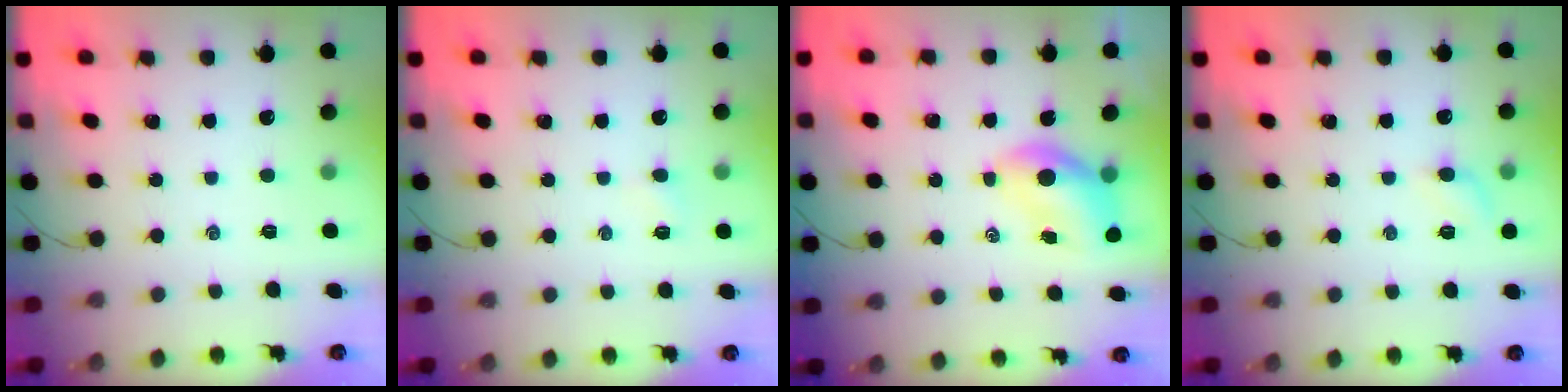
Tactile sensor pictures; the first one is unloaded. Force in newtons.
{"total": 1.6, "press": 1.5, "slide": 0.5}
{"total": 6.7, "press": 6.6, "slide": 0.9}
{"total": 6.0, "press": 5.9, "slide": 1.1}